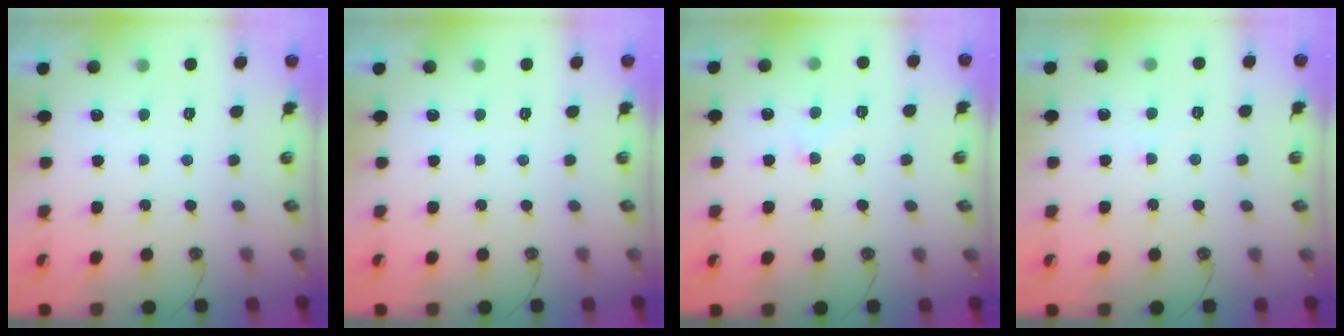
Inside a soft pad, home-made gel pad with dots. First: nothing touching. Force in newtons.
{"total": 0.0}
{"total": 0.8, "press": 0.5, "slide": 0.7}
{"total": 2.2, "press": 2.1, "slide": 0.3}